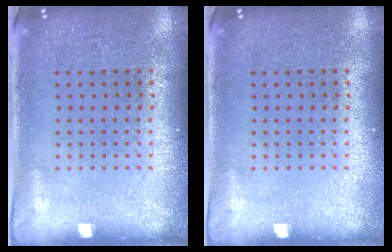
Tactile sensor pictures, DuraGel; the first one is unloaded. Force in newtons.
{"total": 0.0}